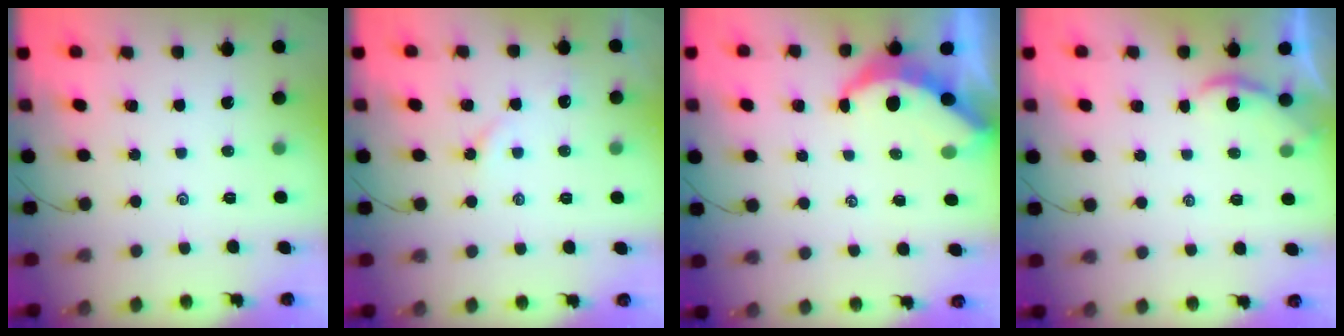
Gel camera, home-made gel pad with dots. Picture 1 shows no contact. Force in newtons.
{"total": 3.3, "press": 3.2, "slide": 0.6}
{"total": 5.5, "press": 5.5, "slide": 0.0}
{"total": 1.2, "press": 1.1, "slide": 0.1}